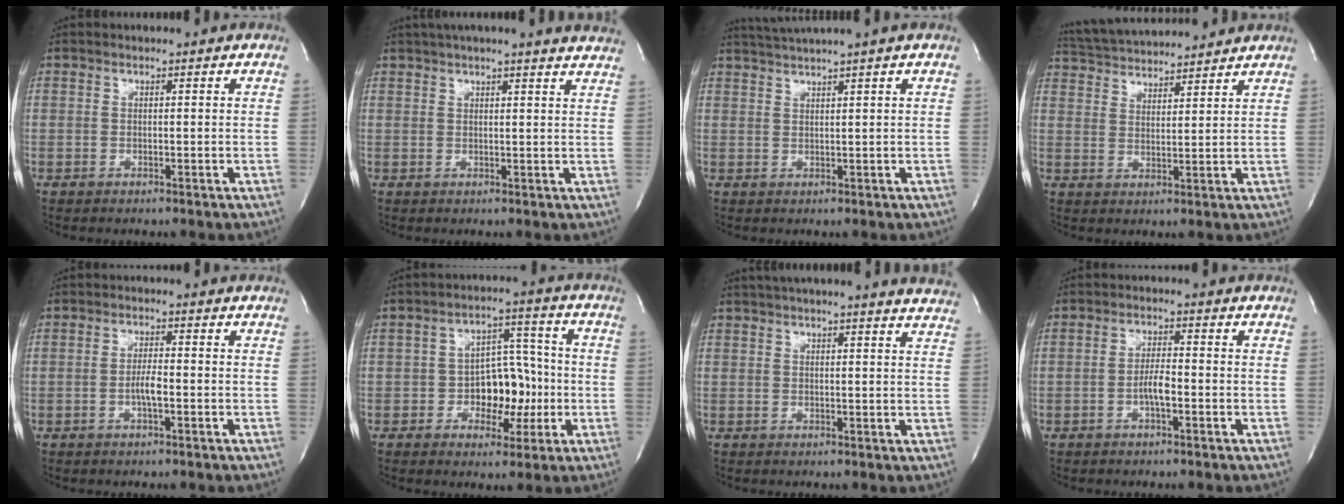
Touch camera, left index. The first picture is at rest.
{"total": 15.3, "force": [13.9, 0.3, 6.3], "torque": [-0.097, 0.004, 0.163]}
{"total": 4.0, "force": [3.2, -1.7, 1.6], "torque": [-0.032, 0.006, 0.065]}
{"total": 12.8, "force": [12.2, 1.5, 3.7], "torque": [-0.077, 0.030, 0.193]}
{"total": 2.6, "force": [-0.9, 0.4, 2.4], "torque": [-0.048, 0.000, -0.016]}
{"total": 8.4, "force": [-1.9, 5.2, 6.4], "torque": [-0.097, 0.025, -0.025]}
{"total": 17.0, "force": [15.6, 0.2, 6.8], "torque": [-0.104, -0.009, 0.184]}
{"total": 3.0, "force": [-1.2, 0.6, 2.7], "torque": [-0.051, 0.002, -0.021]}